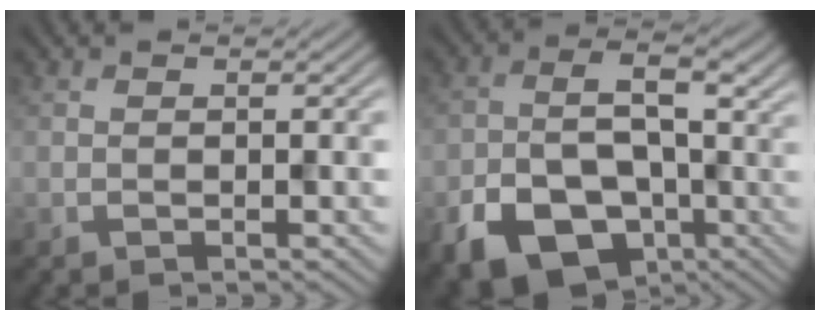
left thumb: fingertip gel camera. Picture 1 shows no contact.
{"total": 12.6, "force": [-4.7, 8.3, 8.2], "torque": [-0.134, -0.024, -0.078]}